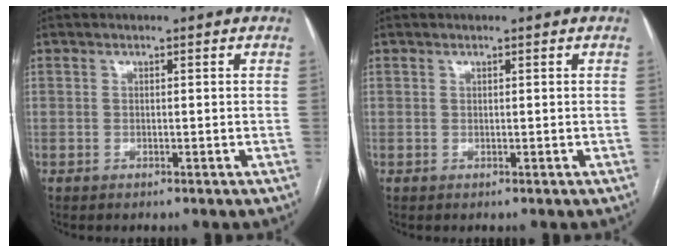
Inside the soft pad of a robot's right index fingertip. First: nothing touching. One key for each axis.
{"total": 0.0}